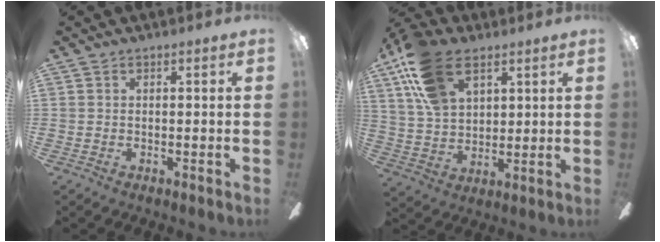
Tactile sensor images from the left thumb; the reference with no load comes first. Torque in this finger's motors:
{"motor_torque": [0.23, 0.27, 1.38, -1.39, 0.17]}